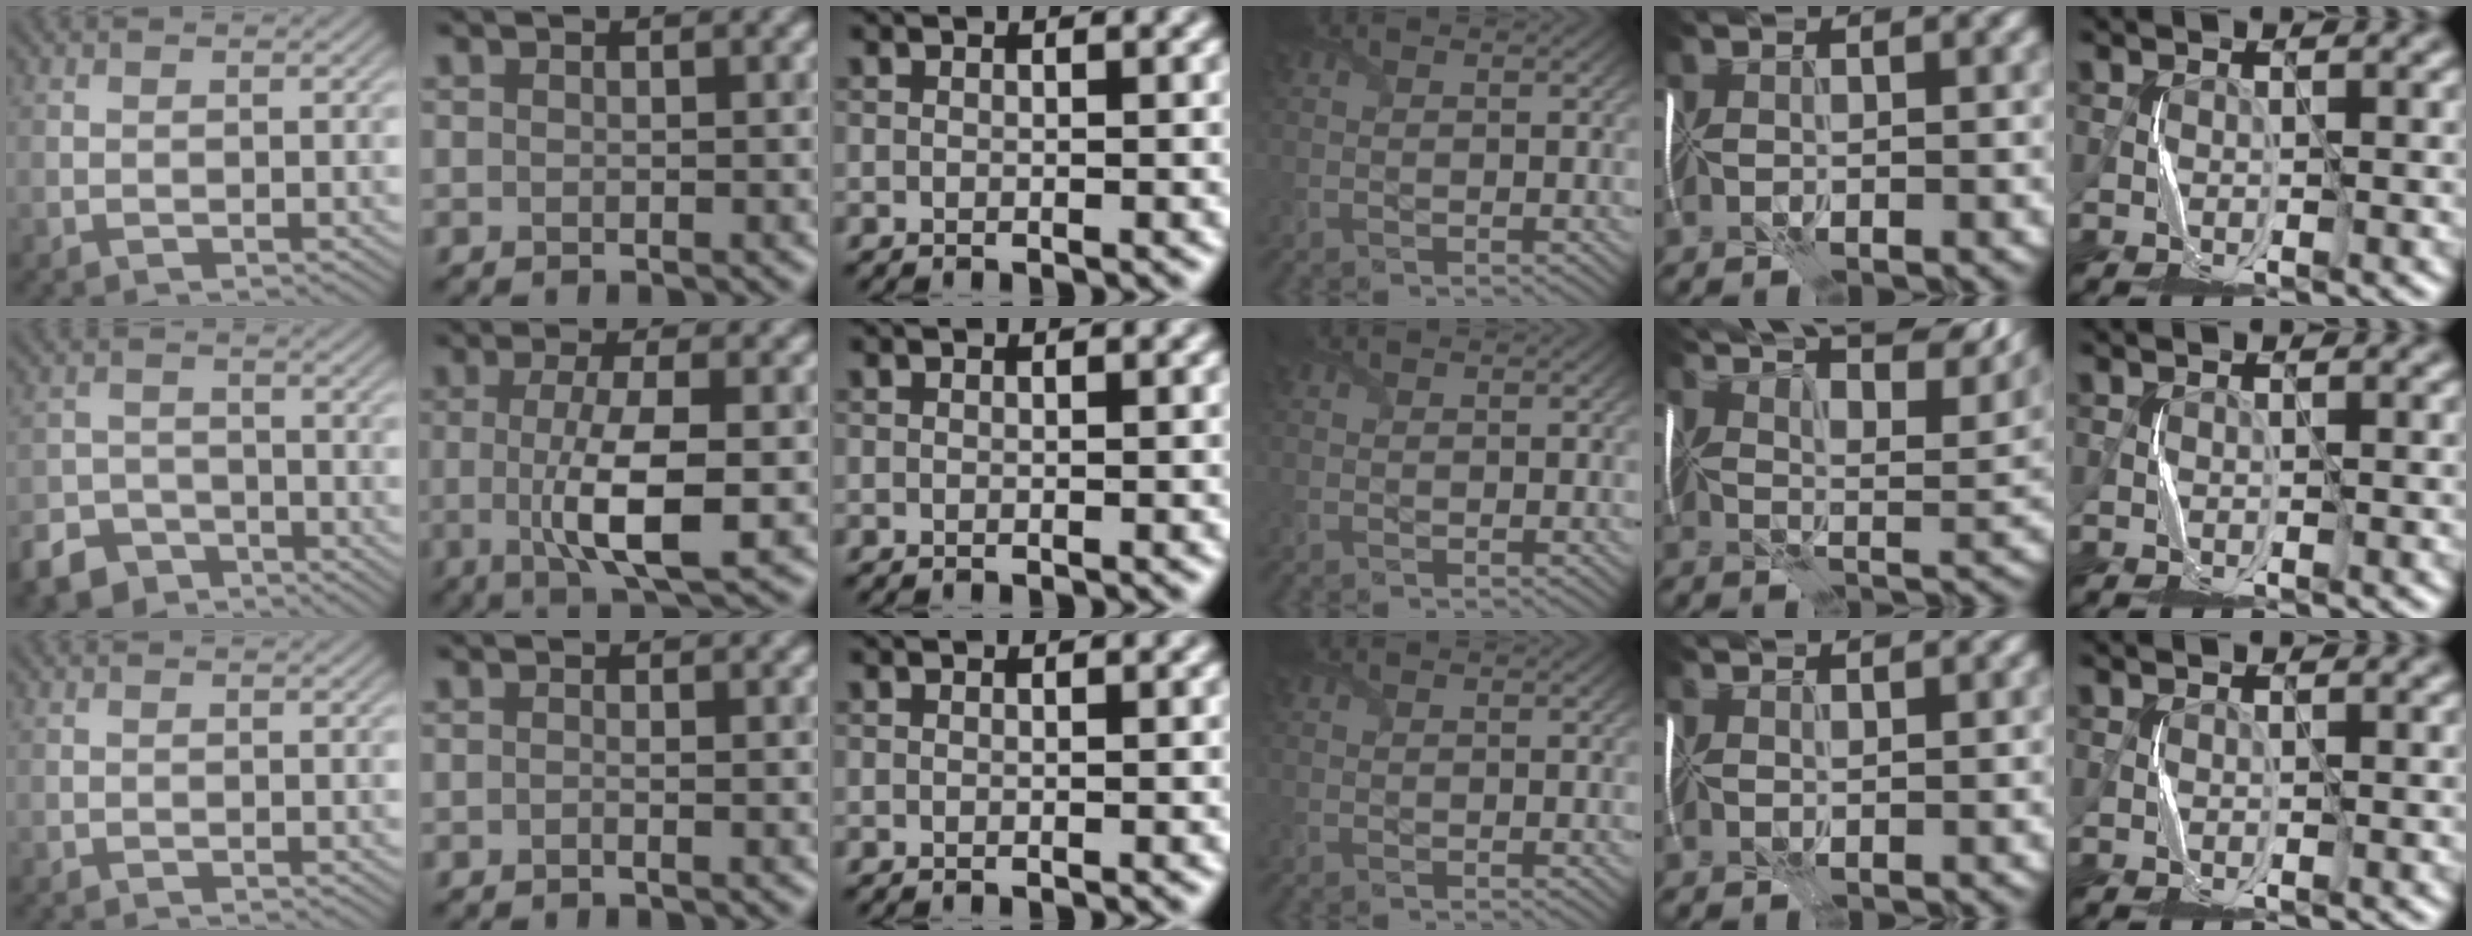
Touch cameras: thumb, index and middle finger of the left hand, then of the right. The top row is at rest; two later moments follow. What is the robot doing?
{"motion": "fold", "object": "plastic wrap"}